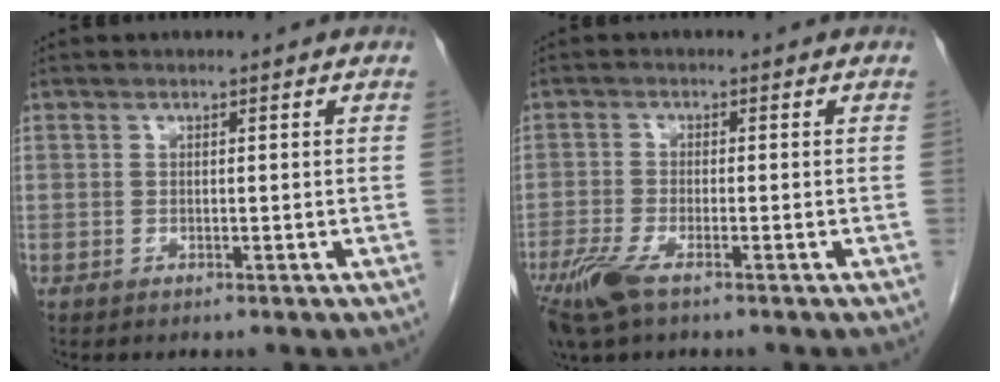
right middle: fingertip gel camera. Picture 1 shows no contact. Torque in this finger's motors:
{"motor_torque": [1.04, -0.58, 0.47, 0.12]}